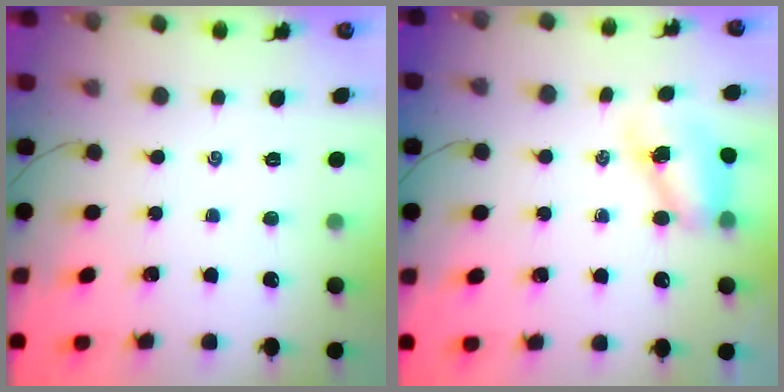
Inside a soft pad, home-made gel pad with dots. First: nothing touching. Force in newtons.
{"total": 8.6, "press": 8.4, "slide": 1.5}